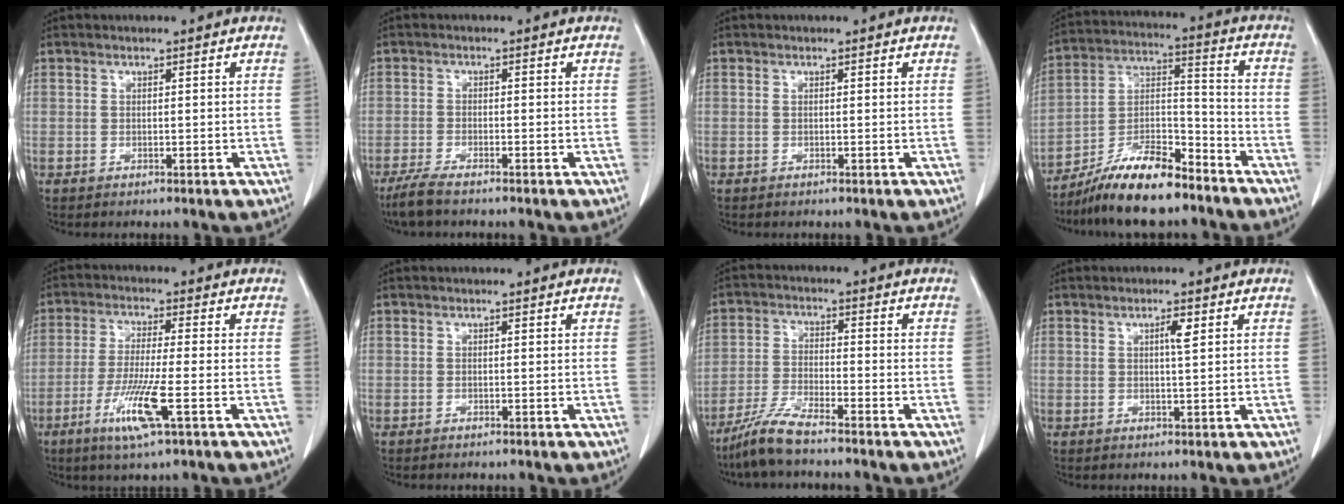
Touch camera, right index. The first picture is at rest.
{"total": 4.1, "force": [-3.3, 0.4, 2.3], "torque": [-0.049, -0.010, -0.060]}
{"total": 0.0}
{"total": 13.3, "force": [-10.8, 2.7, 7.2], "torque": [-0.135, 0.013, -0.193]}
{"total": 8.5, "force": [-3.5, -0.1, 7.8], "torque": [-0.154, -0.020, -0.066]}
{"total": 0.0}
{"total": 6.7, "force": [-5.6, 0.2, 3.6], "torque": [-0.083, -0.021, -0.115]}
{"total": 2.0, "force": [0.8, 0.1, 1.8], "torque": [-0.034, -0.001, 0.012]}